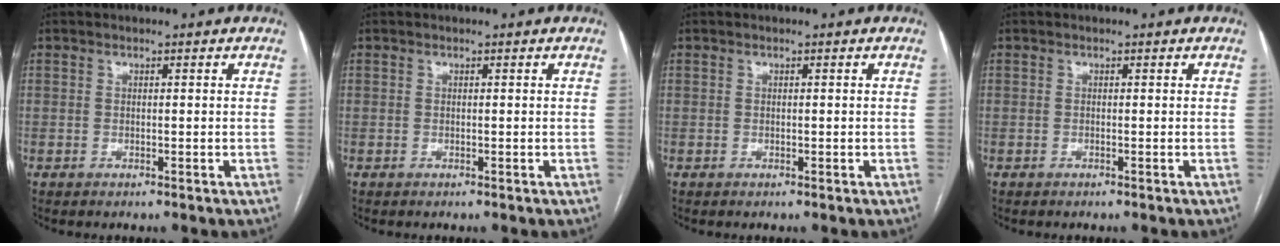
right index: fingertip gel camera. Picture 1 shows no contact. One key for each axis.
{"total": 0.0}
{"total": 0.0}
{"total": 0.0}